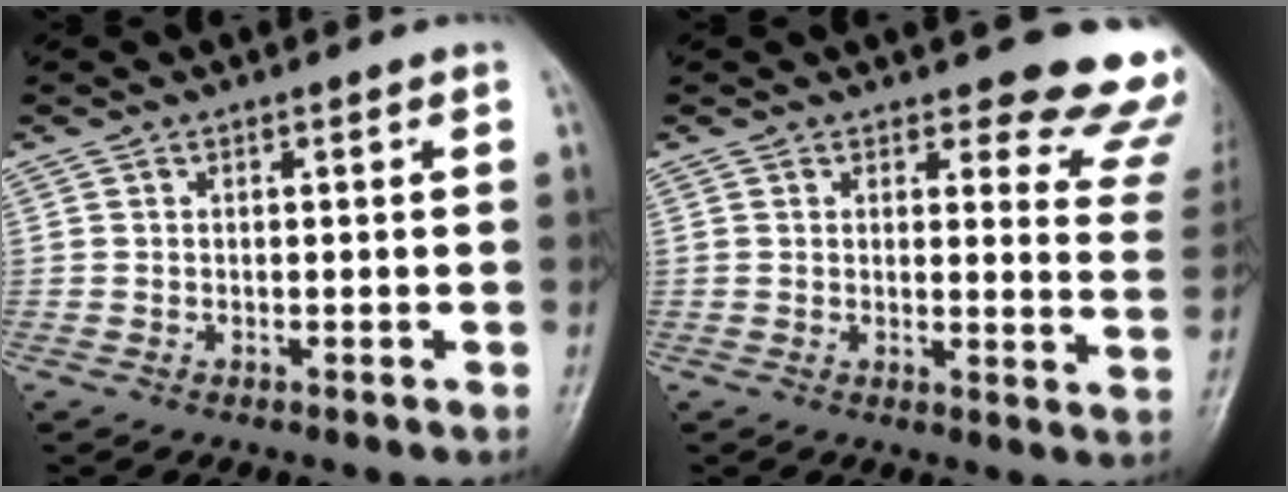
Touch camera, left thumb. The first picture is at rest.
{"total": 13.8, "force": [12.5, 3.9, 4.4], "torque": [0.008, -0.104, 0.110]}